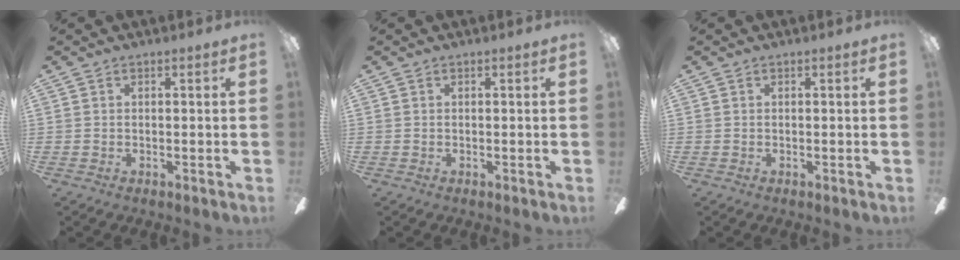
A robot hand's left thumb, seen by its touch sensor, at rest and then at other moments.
{"total": 0.0}
{"total": 0.0}